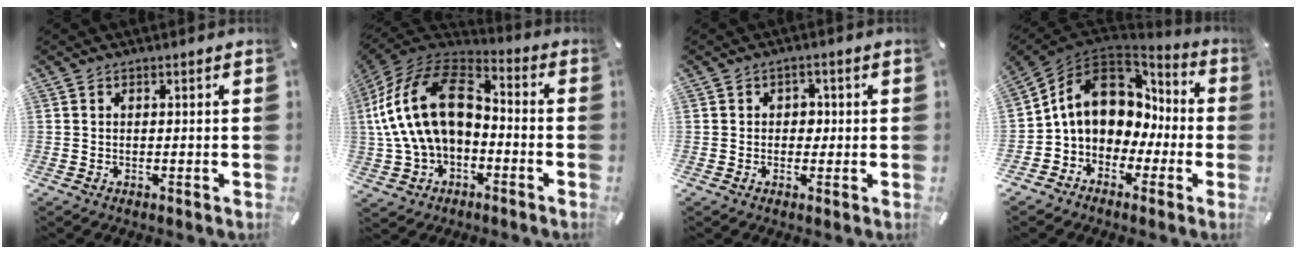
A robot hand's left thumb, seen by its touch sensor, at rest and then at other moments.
{"total": 21.0, "force": [0.6, 14.4, 15.3], "torque": [-0.333, 0.030, 0.009]}
{"total": 2.5, "force": [-0.3, 2.1, 1.2], "torque": [-0.010, 0.001, -0.014]}
{"total": 13.9, "force": [1.9, 11.5, 7.6], "torque": [-0.150, -0.001, 0.039]}